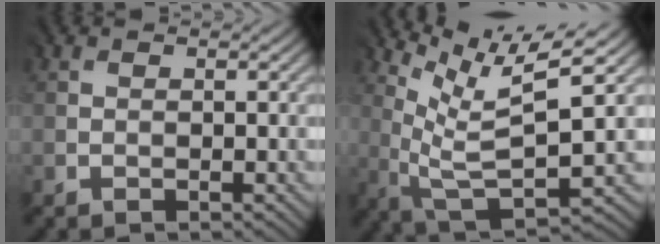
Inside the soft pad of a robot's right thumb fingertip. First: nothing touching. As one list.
[{"total": 7.2, "force": [4.1, 1.1, 5.8], "torque": [-0.120, 0.002, 0.093]}]